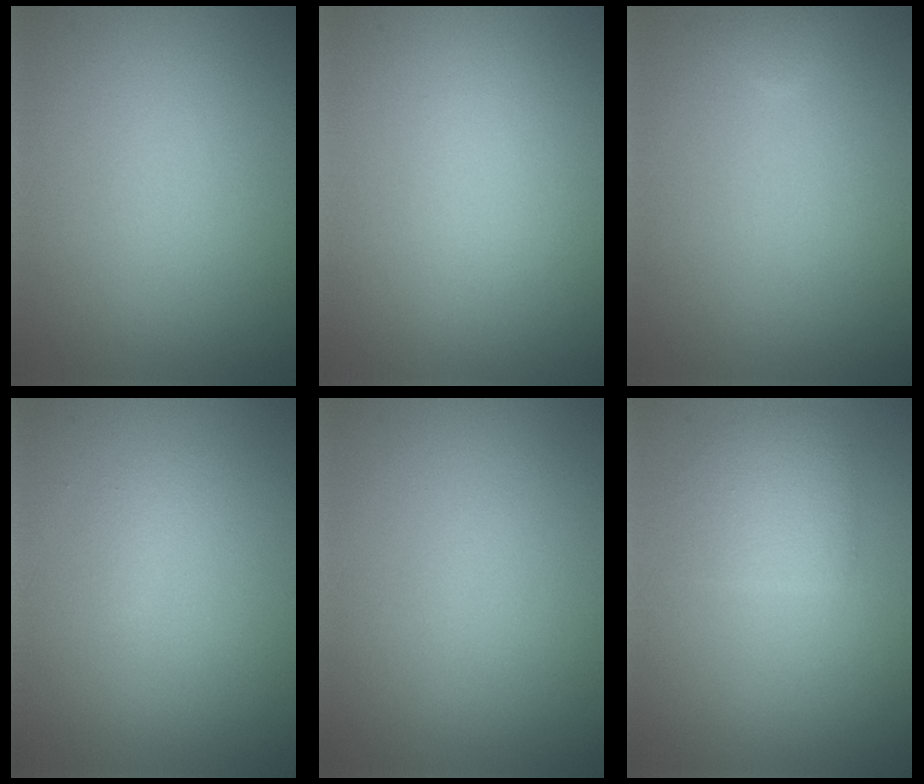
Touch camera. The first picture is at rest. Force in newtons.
{"total": 0.0}
{"total": 0.6, "press": 0.6, "slide": 0.1}
{"total": 0.8, "press": 0.8, "slide": 0.0}
{"total": 0.0}
{"total": 2.5, "press": 2.5, "slide": 0.4}